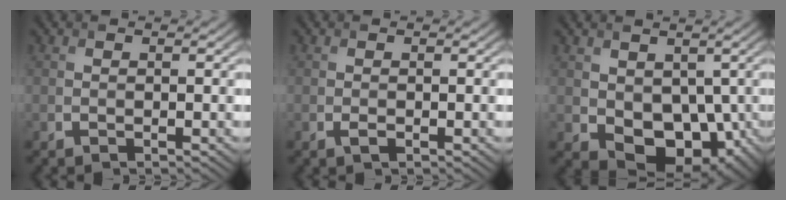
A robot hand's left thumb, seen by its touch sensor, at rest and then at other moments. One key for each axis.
{"total": 0.7, "fx": -0.3, "fy": 0.3, "fz": 0.6, "tx": -0.013, "ty": -0.003, "tz": -0.004}
{"total": 7.4, "fx": 0.0, "fy": 5.5, "fz": 5.0, "tx": -0.096, "ty": -0.028, "tz": 0.012}